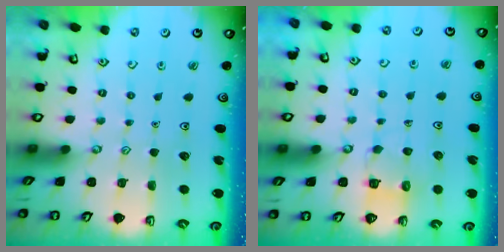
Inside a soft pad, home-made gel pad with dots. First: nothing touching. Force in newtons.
{"total": 4.9, "press": 4.9, "slide": 0.4}